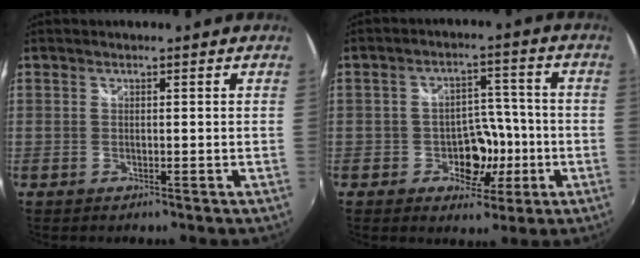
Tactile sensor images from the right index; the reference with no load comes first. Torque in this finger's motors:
{"motor_torque": [-0.08, 0.55, 0.08, 0.04]}